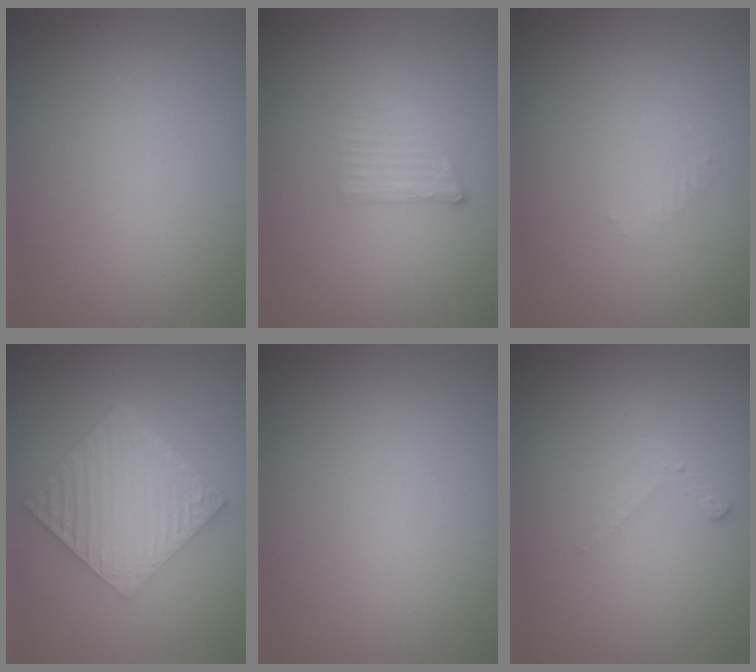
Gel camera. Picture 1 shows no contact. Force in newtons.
{"total": 1.6, "press": 1.5, "slide": 0.3}
{"total": 0.8, "press": 0.8, "slide": 0.3}
{"total": 7.0, "press": 4.7, "slide": 5.2}
{"total": 0.0}
{"total": 1.2, "press": 1.1, "slide": 0.3}